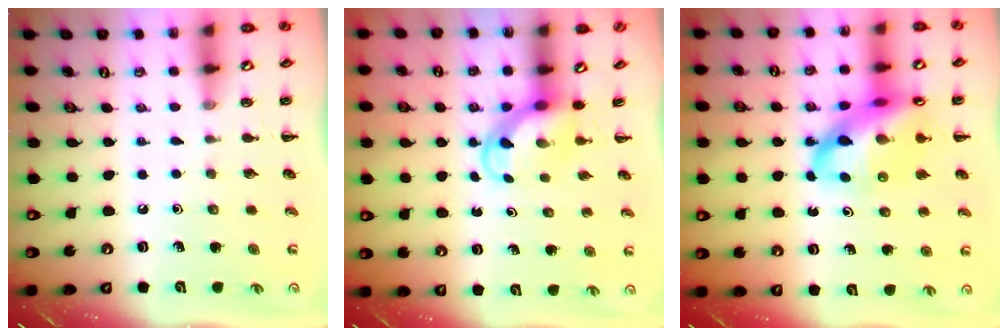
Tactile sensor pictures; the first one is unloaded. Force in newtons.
{"total": 3.7, "press": 3.6, "slide": 0.8}
{"total": 17.1, "press": 16.6, "slide": 4.2}